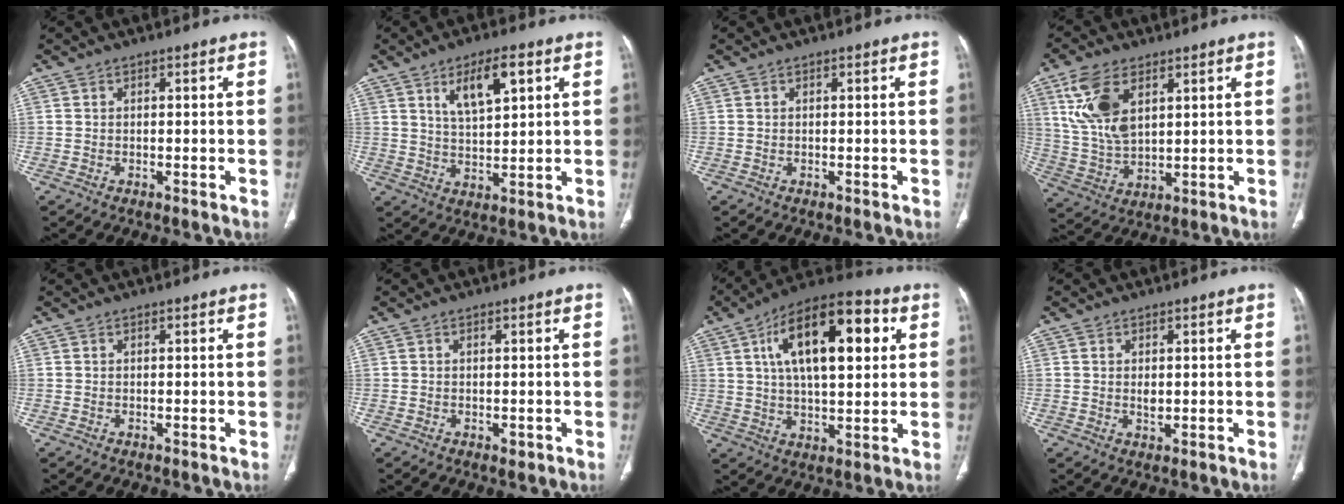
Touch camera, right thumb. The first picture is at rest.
{"total": 8.7, "force": [4.0, 3.3, 6.9], "torque": [-0.108, -0.016, 0.074]}
{"total": 0.0}
{"total": 12.1, "force": [5.0, 6.6, 8.8], "torque": [-0.174, -0.015, 0.107]}
{"total": 0.0}
{"total": 1.0, "force": [-0.2, 0.7, 0.7], "torque": [-0.004, -0.001, 0.001]}
{"total": 19.9, "force": [5.8, 8.9, 16.8], "torque": [-0.249, 0.009, 0.085]}
{"total": 1.7, "force": [0.2, 1.0, 1.3], "torque": [-0.022, -0.004, 0.007]}